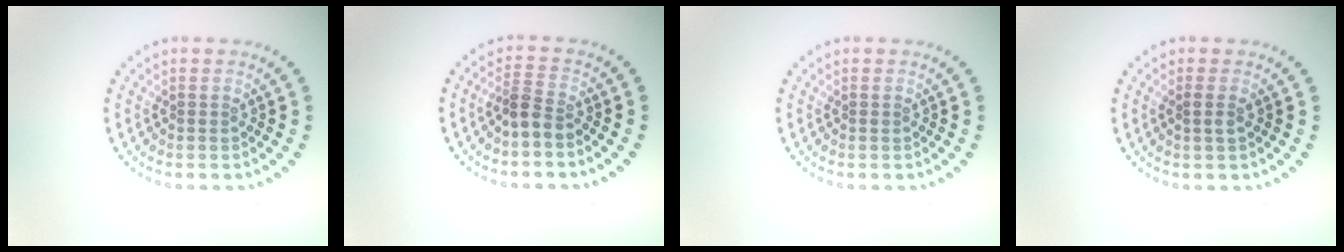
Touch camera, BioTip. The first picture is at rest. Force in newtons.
{"total": 2.2, "press": 1.7, "slide": 1.5}
{"total": 0.0}
{"total": 0.8, "press": 0.8, "slide": 0.2}